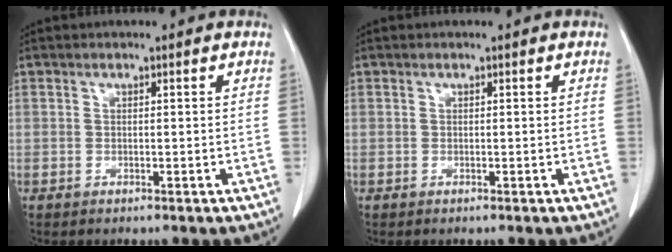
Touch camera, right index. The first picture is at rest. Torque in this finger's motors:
{"motor_torque": [0.00, 0.00, 0.00, 0.00]}